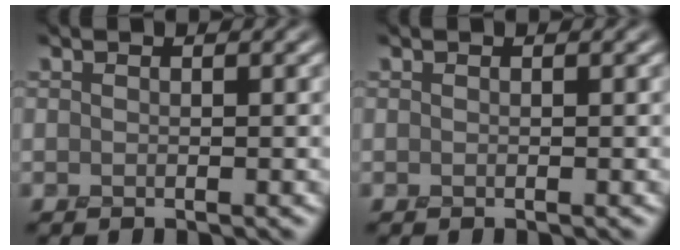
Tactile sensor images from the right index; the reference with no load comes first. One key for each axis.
{"total": 0.0}